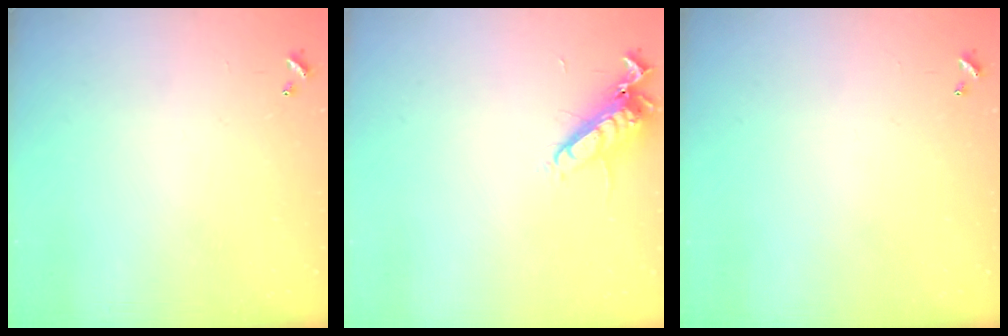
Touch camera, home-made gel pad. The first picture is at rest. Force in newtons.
{"total": 13.5, "press": 13.3, "slide": 1.9}
{"total": 0.0}